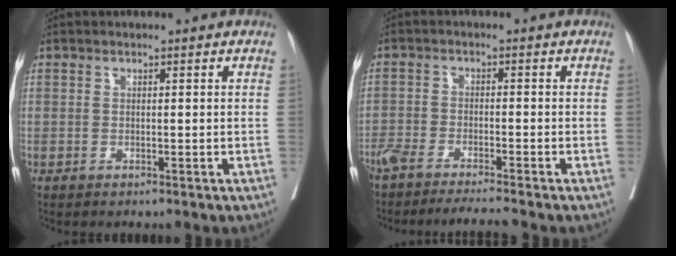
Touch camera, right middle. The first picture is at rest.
{"total": 7.2, "force": [-6.4, -0.3, 3.2], "torque": [-0.047, -0.010, -0.108]}